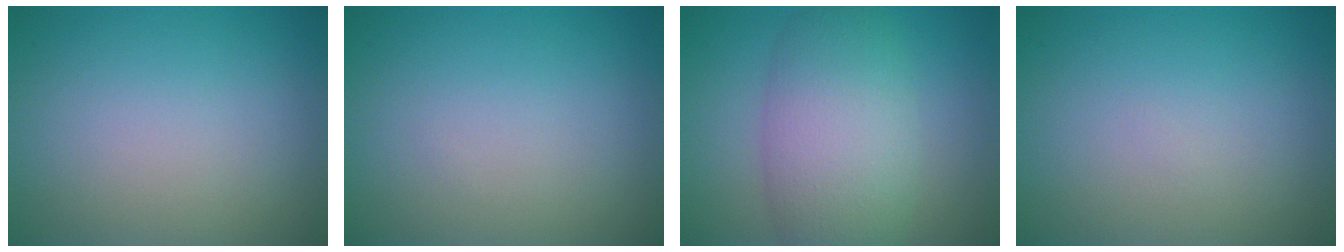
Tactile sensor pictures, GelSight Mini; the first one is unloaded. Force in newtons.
{"total": 0.0}
{"total": 7.4, "press": 7.4, "slide": 0.3}
{"total": 0.0}